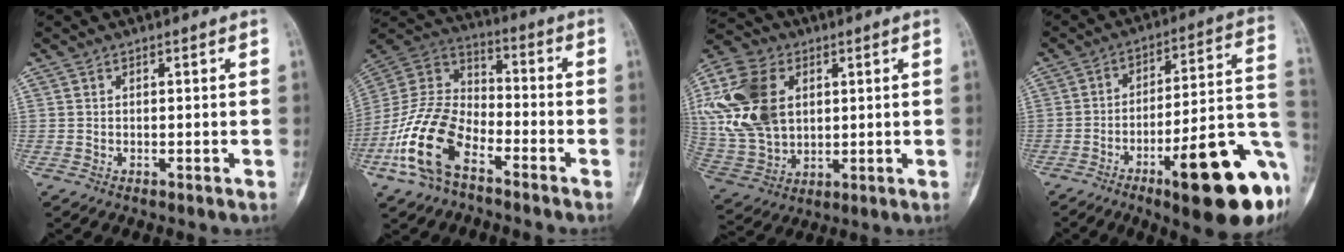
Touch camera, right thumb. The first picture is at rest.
{"total": 16.6, "force": [-8.4, 9.0, 11.1], "torque": [-0.224, 0.054, -0.172]}
{"total": 20.0, "force": [4.4, 14.0, 13.6], "torque": [-0.285, -0.002, 0.087]}
{"total": 23.0, "force": [-9.3, 5.2, 20.4], "torque": [-0.224, 0.045, -0.128]}